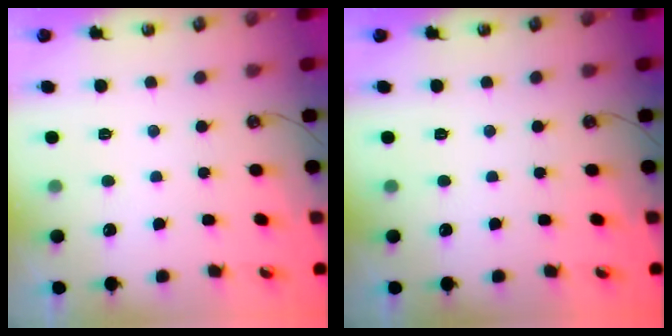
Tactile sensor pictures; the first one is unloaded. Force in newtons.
{"total": 0.0}